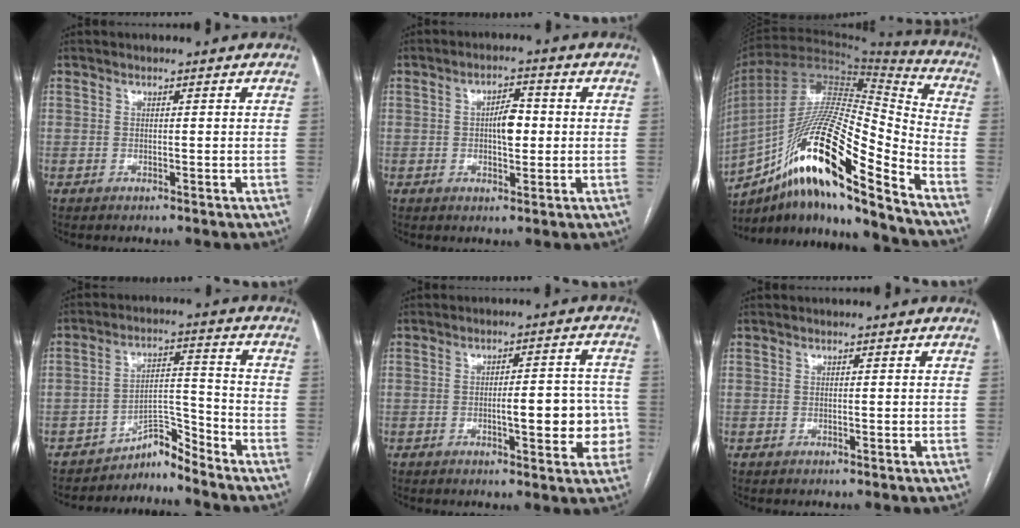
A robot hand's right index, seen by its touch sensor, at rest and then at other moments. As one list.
[{"total": 4.5, "force": [0.0, 1.7, 4.1], "torque": [-0.069, 0.008, 0.002]}, {"total": 22.9, "force": [-13.2, 2.4, 18.6], "torque": [-0.335, -0.004, -0.232]}, {"total": 4.9, "force": [-4.9, -0.2, -0.5], "torque": [0.018, 0.030, -0.078]}, {"total": 8.6, "force": [-1.9, 2.4, 8.0], "torque": [-0.096, 0.021, -0.020]}, {"total": 0.0}]